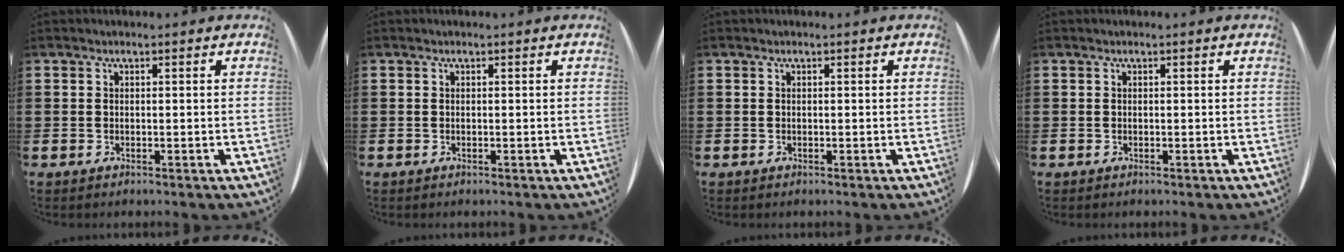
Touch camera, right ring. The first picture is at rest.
{"total": 0.0}
{"total": 0.0}
{"total": 0.0}